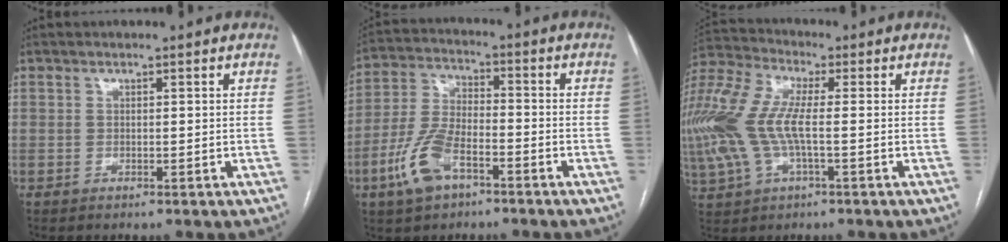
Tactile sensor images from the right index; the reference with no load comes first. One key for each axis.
{"total": 10.0, "fx": -5.2, "fy": 4.3, "fz": 7.5, "tx": -0.178, "ty": 0.003, "tz": -0.099}
{"total": 16.5, "fx": -0.9, "fy": 6.1, "fz": 15.3, "tx": -0.376, "ty": 0.012, "tz": -0.020}